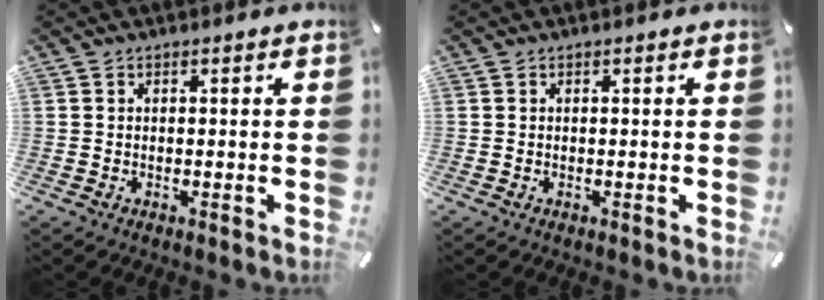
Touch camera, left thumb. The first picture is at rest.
{"total": 0.0}